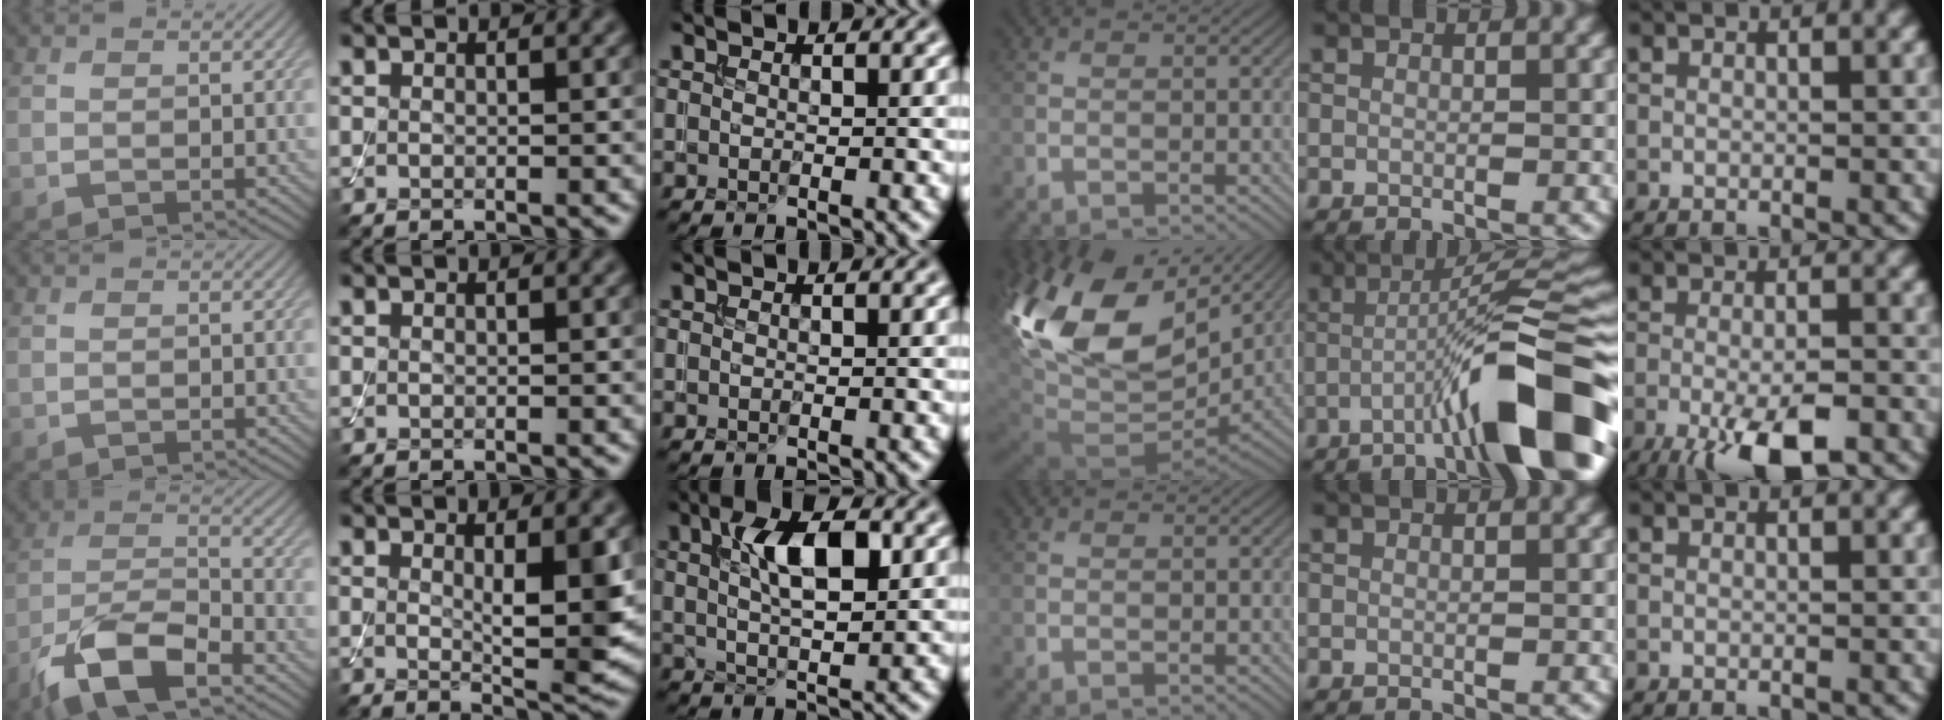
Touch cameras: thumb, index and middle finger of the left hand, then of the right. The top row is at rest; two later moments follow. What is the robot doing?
{"motion": "assemble", "object": "toy tower of hanoi"}